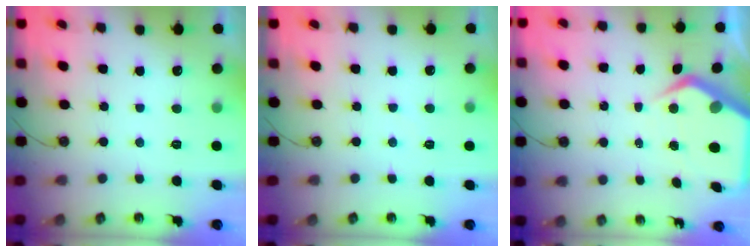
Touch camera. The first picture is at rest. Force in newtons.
{"total": 3.2, "press": 3.2, "slide": 0.5}
{"total": 7.4, "press": 7.3, "slide": 0.8}